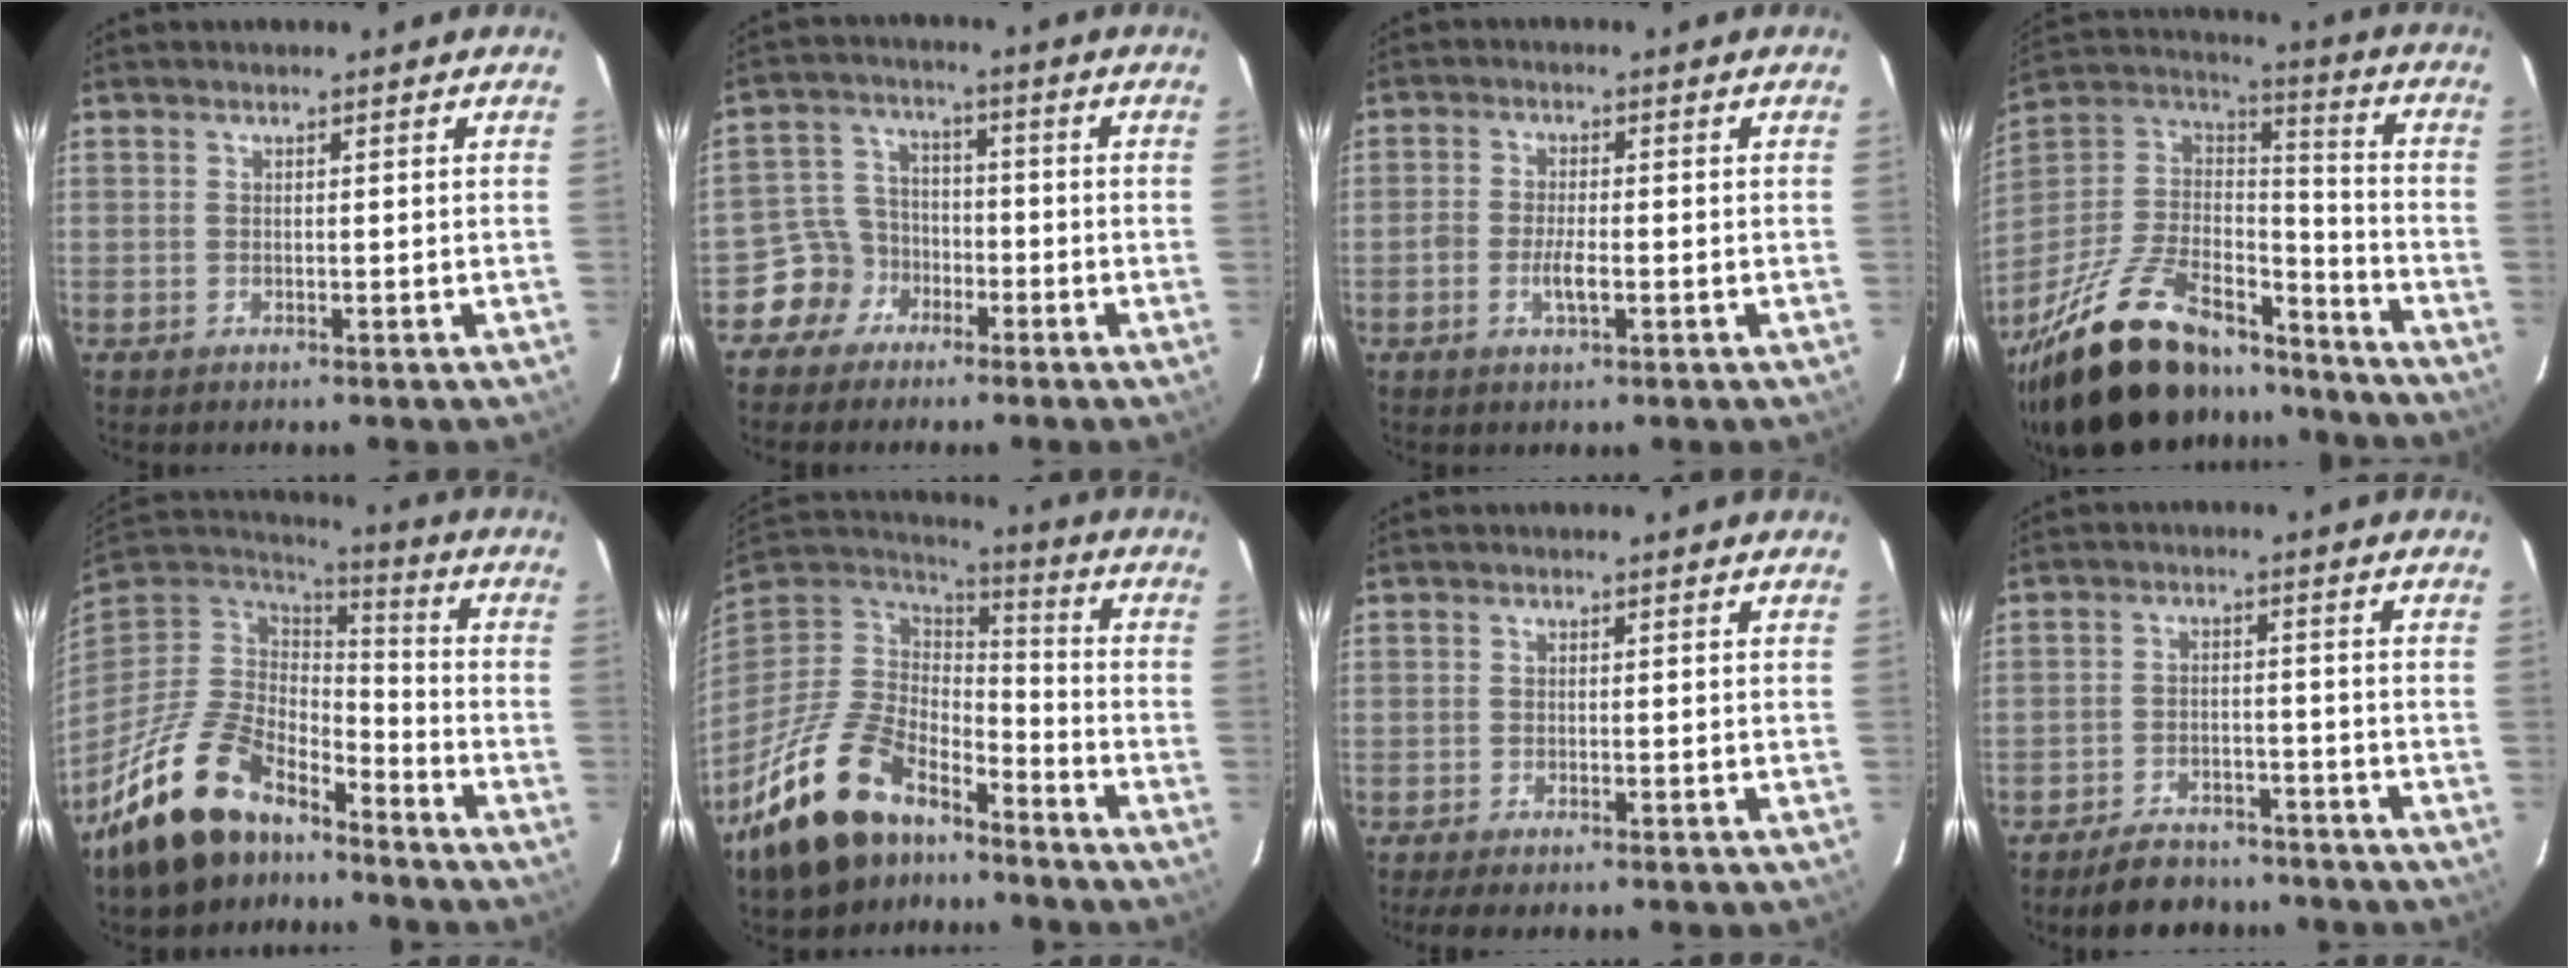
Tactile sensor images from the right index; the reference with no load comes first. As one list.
[{"total": 6.5, "force": [-4.0, 5.2, 0.1], "torque": [-0.013, 0.031, -0.078]}, {"total": 3.7, "force": [-1.4, 1.2, 3.2], "torque": [-0.072, -0.001, -0.028]}, {"total": 34.5, "force": [-25.0, 14.4, 18.9], "torque": [-0.380, -0.001, -0.391]}, {"total": 18.8, "force": [-13.9, 8.6, 9.3], "torque": [-0.201, -0.012, -0.239]}, {"total": 21.0, "force": [-14.6, 10.2, 11.2], "torque": [-0.247, -0.015, -0.249]}, {"total": 2.8, "force": [-2.2, 0.3, 1.6], "torque": [-0.038, -0.012, -0.040]}, {"total": 9.9, "force": [-8.2, 4.3, 3.3], "torque": [-0.082, 0.013, -0.115]}]